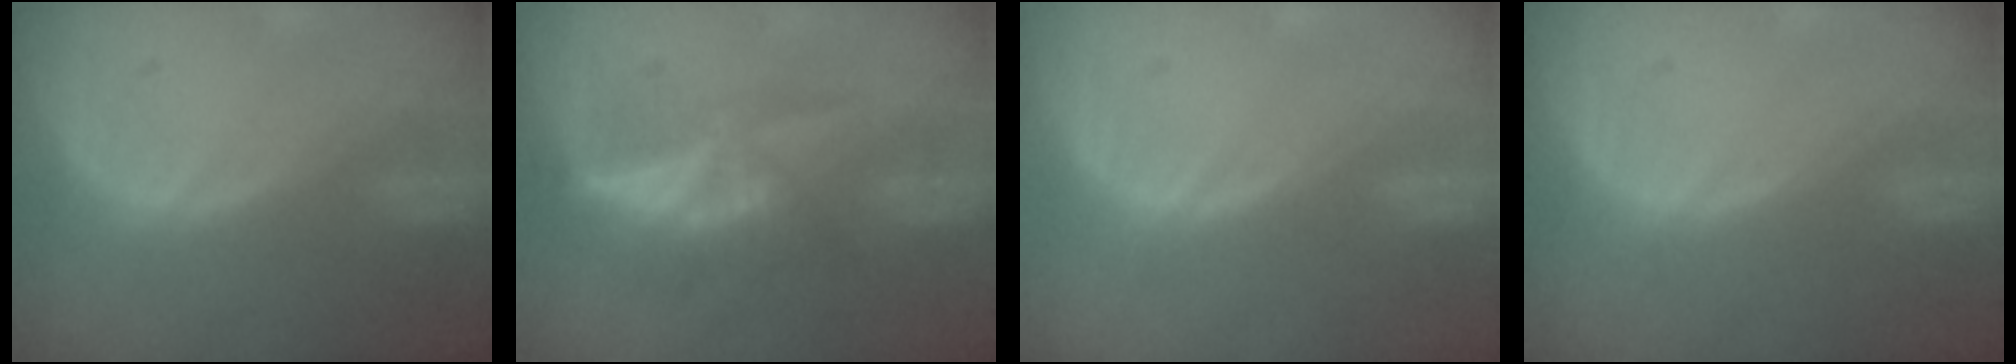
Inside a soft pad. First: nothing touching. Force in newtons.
{"total": 5.2, "press": 4.8, "slide": 1.8}
{"total": 0.0}
{"total": 0.0}